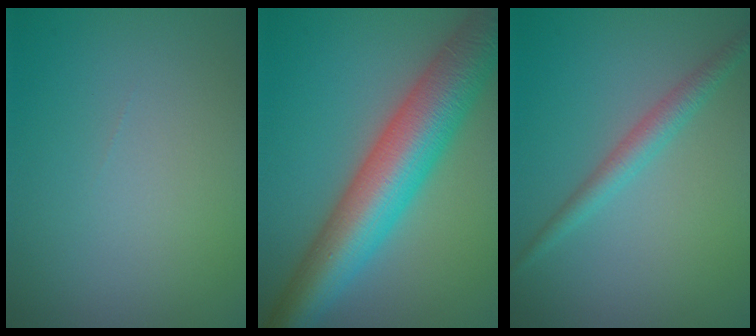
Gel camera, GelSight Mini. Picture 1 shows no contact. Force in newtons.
{"total": 10.9, "press": 10.9, "slide": 0.4}
{"total": 2.2, "press": 2.2, "slide": 0.1}